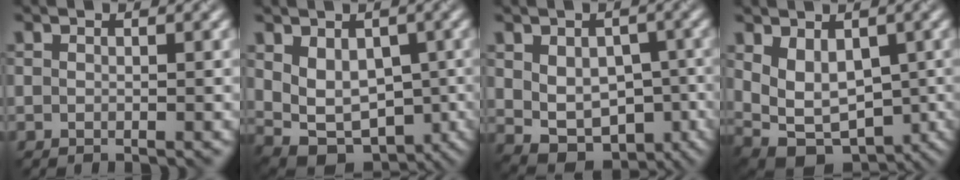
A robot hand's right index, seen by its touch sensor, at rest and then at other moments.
{"total": 4.6, "force": [0.5, 3.5, 3.0], "torque": [-0.063, -0.011, 0.021]}
{"total": 6.1, "force": [-0.5, 4.4, 4.1], "torque": [-0.067, -0.011, 0.013]}
{"total": 4.6, "force": [0.1, 3.2, 3.2], "torque": [-0.071, -0.010, 0.013]}